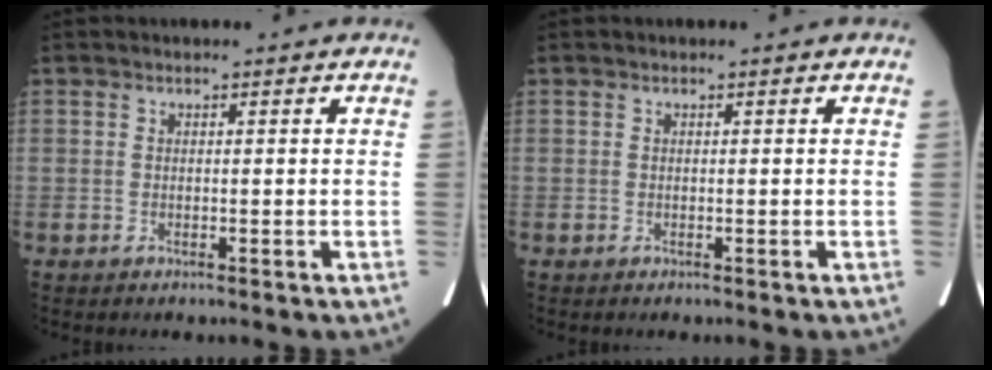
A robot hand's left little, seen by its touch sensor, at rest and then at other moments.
{"total": 0.0}